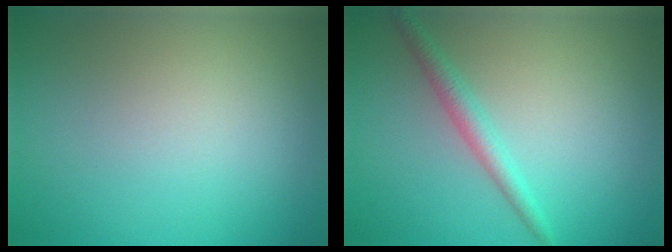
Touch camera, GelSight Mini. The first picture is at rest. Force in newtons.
{"total": 2.1, "press": 2.1, "slide": 0.0}